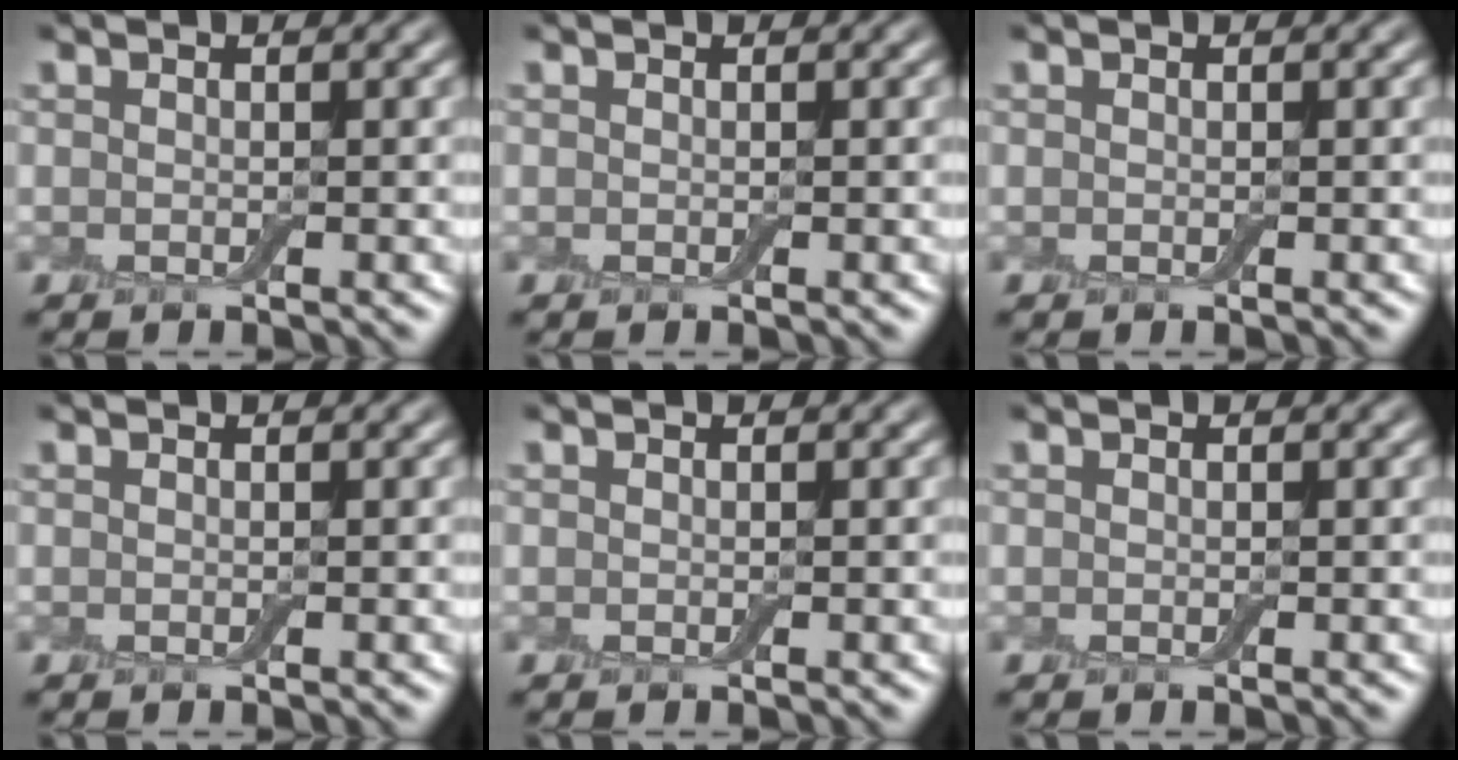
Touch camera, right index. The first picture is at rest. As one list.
[{"total": 0.0}, {"total": 0.0}, {"total": 0.0}, {"total": 0.0}, {"total": 0.0}]